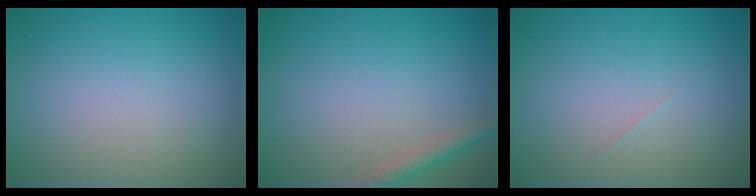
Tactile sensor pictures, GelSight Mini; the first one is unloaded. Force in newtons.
{"total": 1.9, "press": 1.9, "slide": 0.0}
{"total": 0.0}